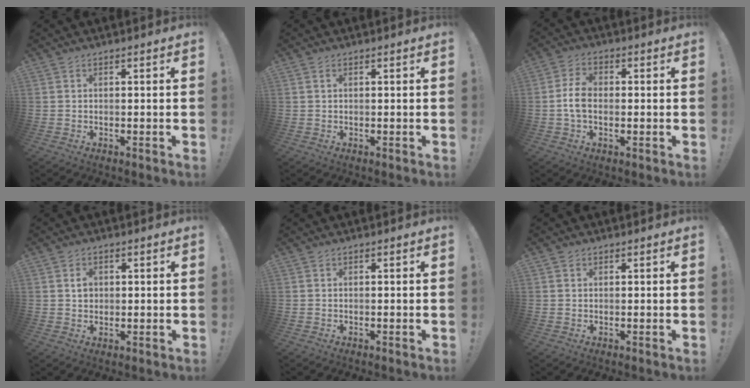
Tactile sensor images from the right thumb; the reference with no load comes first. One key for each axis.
{"total": 0.5, "fx": 0.2, "fy": 0.1, "fz": 0.4, "tx": -0.016, "ty": 0.004, "tz": 0.006}
{"total": 6.2, "fx": -0.6, "fy": 3.9, "fz": 4.8, "tx": -0.095, "ty": 0.003, "tz": -0.013}
{"total": 2.8, "fx": 0.7, "fy": 2.4, "fz": 1.3, "tx": -0.007, "ty": -0.005, "tz": 0.008}
{"total": 0.0}
{"total": 0.8, "fx": 0.5, "fy": 0.6, "fz": 0.0, "tx": 0.006, "ty": -0.001, "tz": 0.009}